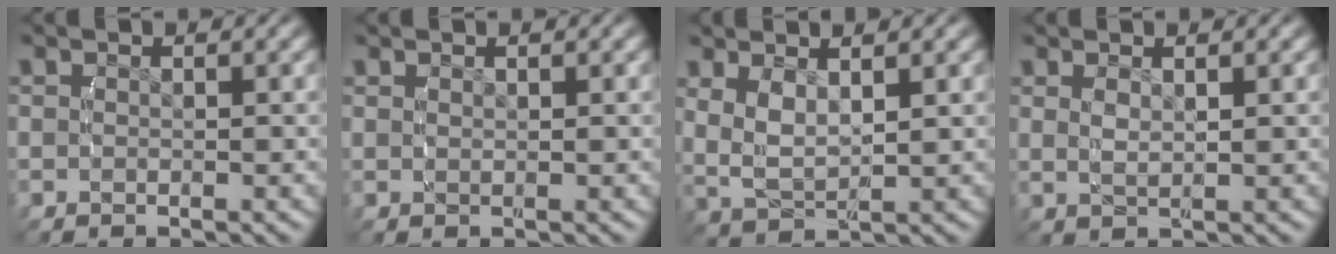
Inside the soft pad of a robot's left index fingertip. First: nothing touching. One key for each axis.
{"total": 0.7, "fx": 0.6, "fy": -0.2, "fz": 0.3, "tx": -0.004, "ty": -0.003, "tz": 0.014}
{"total": 5.0, "fx": 1.4, "fy": 3.4, "fz": 3.3, "tx": -0.088, "ty": -0.012, "tz": 0.031}
{"total": 1.8, "fx": 0.9, "fy": 0.3, "fz": 1.5, "tx": -0.027, "ty": 0.001, "tz": 0.020}